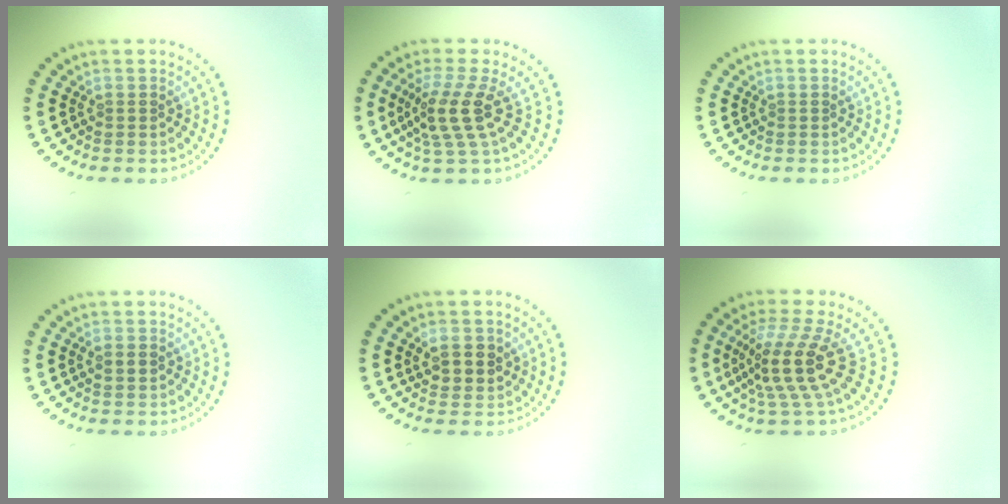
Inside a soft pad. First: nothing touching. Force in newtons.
{"total": 3.7, "press": 2.9, "slide": 2.3}
{"total": 0.0}
{"total": 1.8, "press": 1.8, "slide": 0.2}
{"total": 2.6, "press": 2.5, "slide": 0.7}
{"total": 5.0, "press": 3.7, "slide": 3.4}